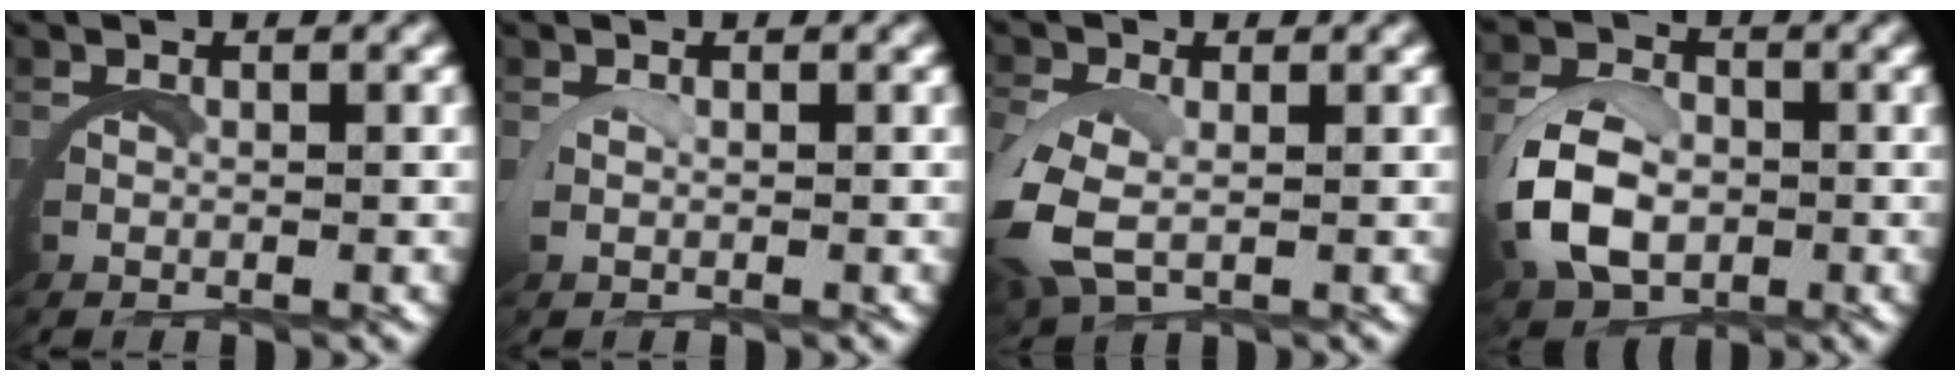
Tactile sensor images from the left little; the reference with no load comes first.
{"total": 0.5, "force": [0.3, -0.1, 0.4], "torque": [-0.017, -0.003, 0.006]}
{"total": 3.3, "force": [0.4, 1.9, 2.6], "torque": [-0.090, -0.021, 0.019]}
{"total": 5.2, "force": [-0.2, 3.8, 3.6], "torque": [-0.087, -0.007, -0.002]}